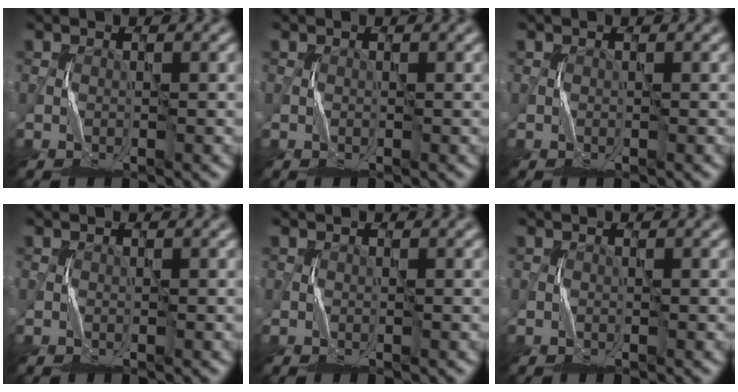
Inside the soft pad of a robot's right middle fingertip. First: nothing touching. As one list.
[{"total": 0.0}, {"total": 0.0}, {"total": 0.0}, {"total": 0.0}, {"total": 0.0}]